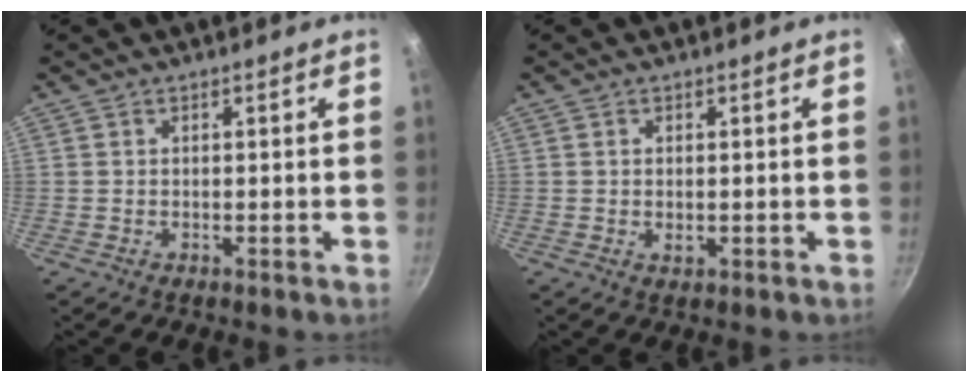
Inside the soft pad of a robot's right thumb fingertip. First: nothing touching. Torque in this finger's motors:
{"motor_torque": [-0.30, 0.02, 0.21, 0.39, 0.00]}